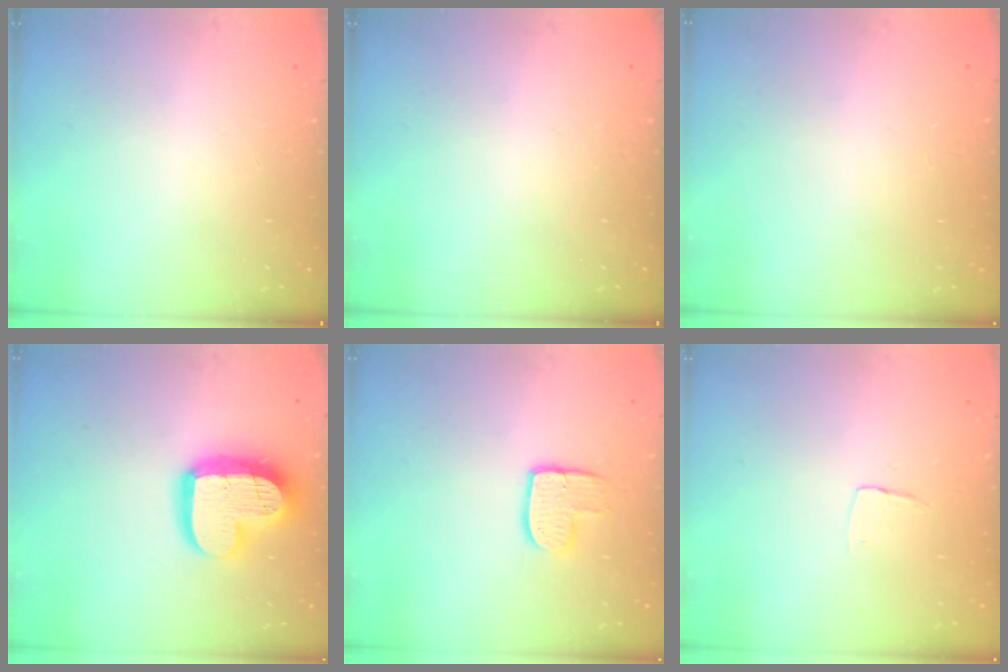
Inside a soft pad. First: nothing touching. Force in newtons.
{"total": 0.0}
{"total": 0.0}
{"total": 16.9, "press": 16.9, "slide": 1.3}
{"total": 9.7, "press": 9.6, "slide": 0.7}
{"total": 3.2, "press": 3.2, "slide": 0.2}